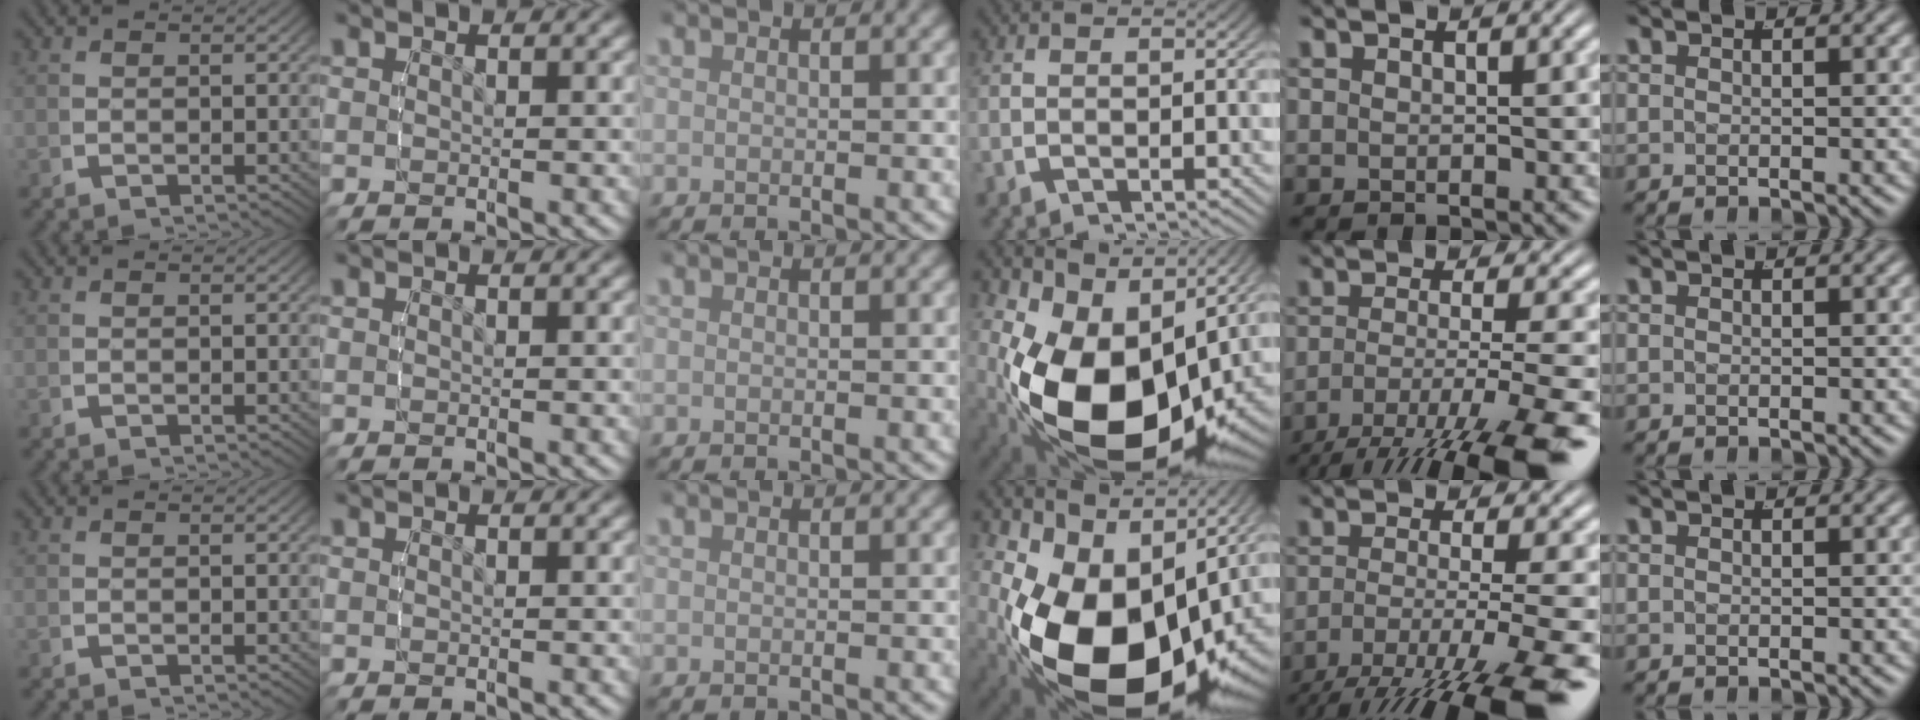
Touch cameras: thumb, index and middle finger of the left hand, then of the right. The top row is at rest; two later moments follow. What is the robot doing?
{"motion": "lift_and_place", "object": "markers"}